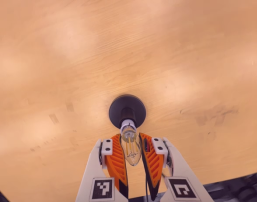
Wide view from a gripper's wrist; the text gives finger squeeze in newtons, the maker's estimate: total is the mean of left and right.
{"total": 23.0, "left": 24.7, "right": 21.3}